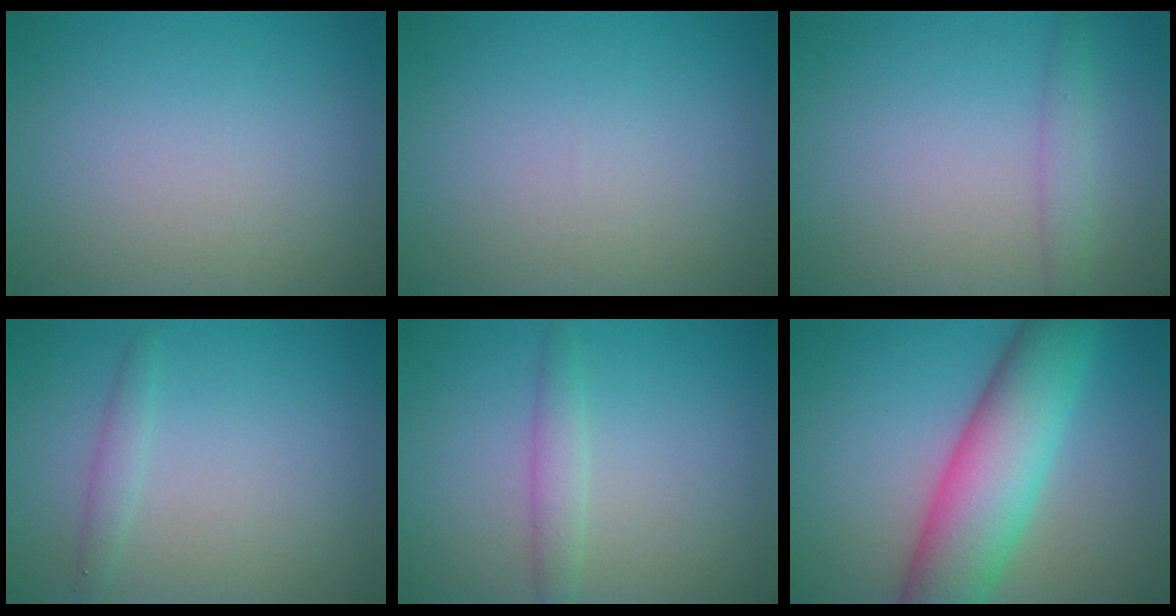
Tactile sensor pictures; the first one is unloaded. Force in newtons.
{"total": 0.0}
{"total": 1.7, "press": 1.7, "slide": 0.2}
{"total": 1.3, "press": 1.3, "slide": 0.0}
{"total": 1.8, "press": 1.8, "slide": 0.1}
{"total": 9.6, "press": 9.6, "slide": 0.3}